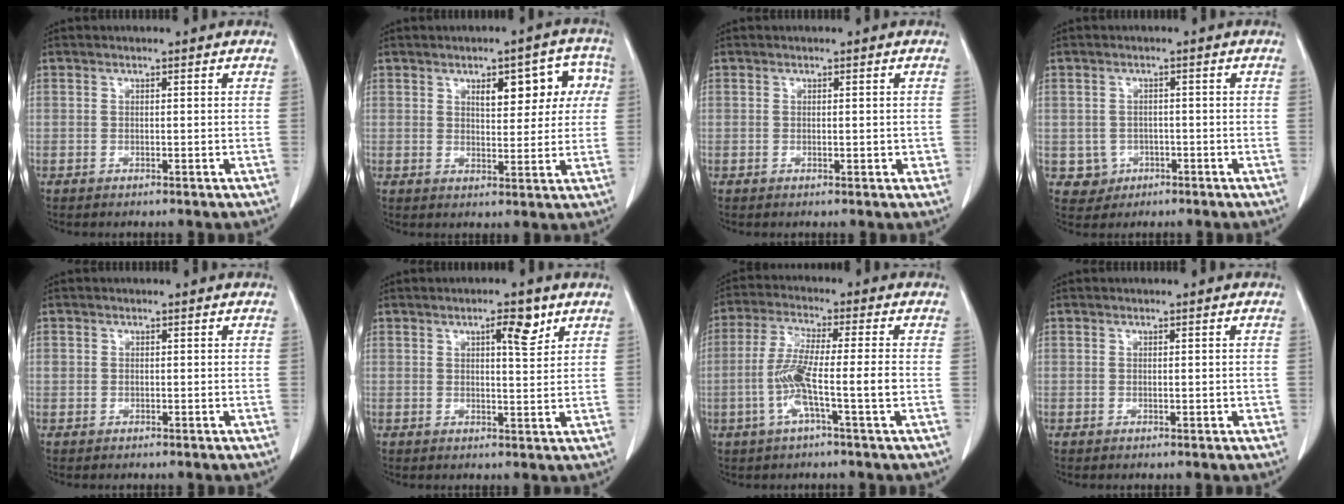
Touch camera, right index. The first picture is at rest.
{"total": 8.5, "force": [2.8, 3.7, 7.1], "torque": [-0.076, 0.029, 0.036]}
{"total": 1.4, "force": [-0.1, 0.6, 1.2], "torque": [-0.015, -0.002, 0.001]}
{"total": 3.6, "force": [-1.0, 3.4, 0.1], "torque": [0.007, 0.011, -0.010]}
{"total": 0.7, "force": [0.1, 0.6, 0.3], "torque": [-0.003, 0.009, 0.002]}
{"total": 4.3, "force": [2.4, 1.0, 3.5], "torque": [-0.052, -0.003, 0.036]}
{"total": 8.5, "force": [-2.1, -0.2, 8.2], "torque": [-0.163, 0.002, -0.045]}
{"total": 1.0, "force": [-0.1, 0.4, 0.9], "torque": [-0.013, -0.002, 0.001]}